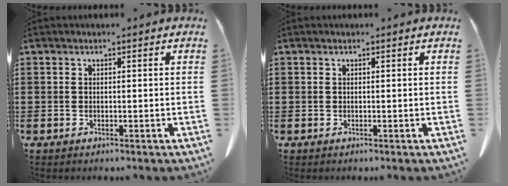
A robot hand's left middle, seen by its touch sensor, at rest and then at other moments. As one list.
[{"total": 0.0}]